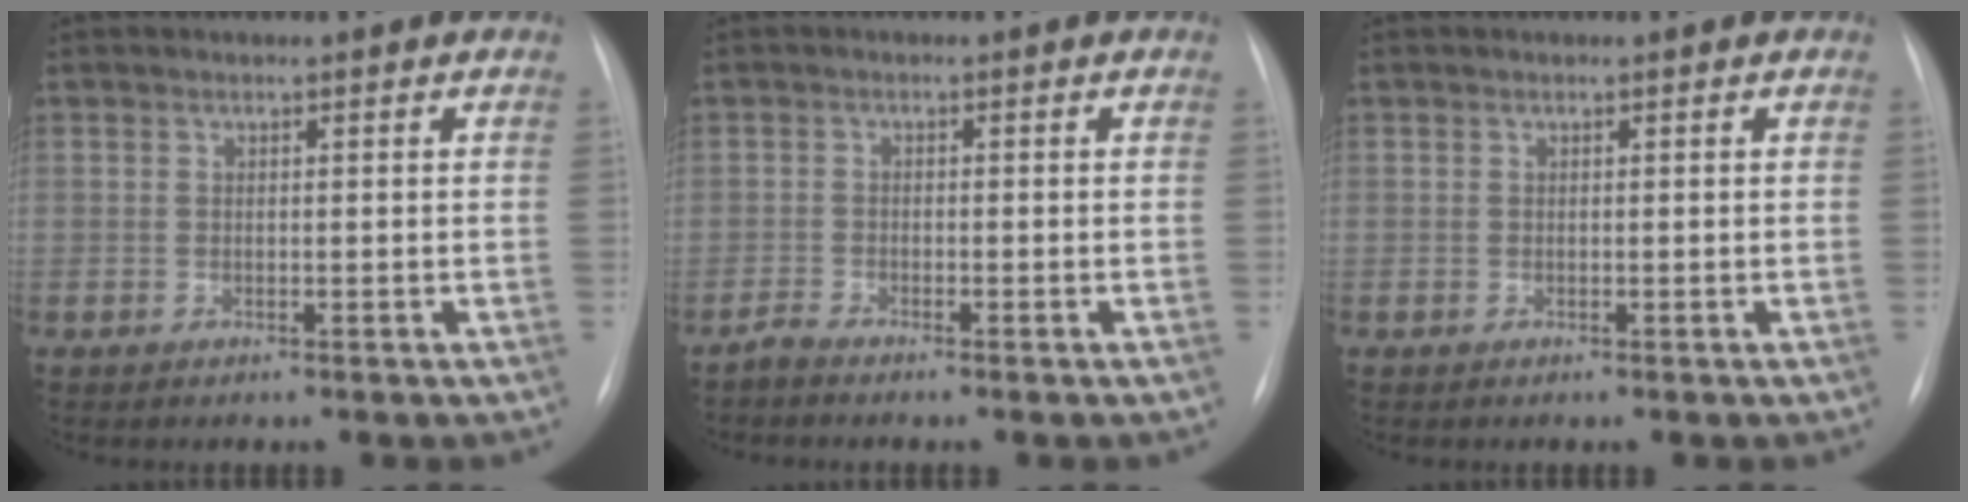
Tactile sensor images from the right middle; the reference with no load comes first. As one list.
[{"total": 1.3, "force": [-1.3, -0.2, 0.4], "torque": [-0.019, -0.006, -0.025]}, {"total": 0.0}]